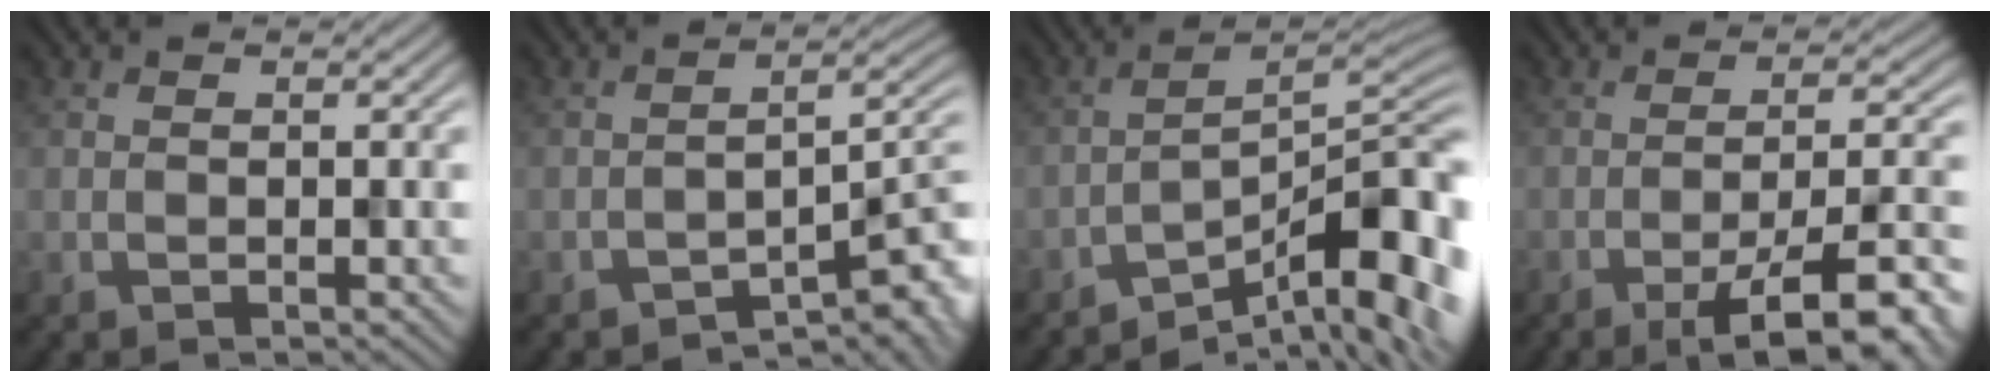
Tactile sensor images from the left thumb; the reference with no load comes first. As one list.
[{"total": 5.4, "force": [-3.5, 1.6, 3.8], "torque": [-0.048, -0.001, -0.060]}, {"total": 12.3, "force": [-7.2, 3.0, 9.5], "torque": [-0.149, -0.004, -0.114]}, {"total": 10.3, "force": [-6.0, 2.3, 8.1], "torque": [-0.133, 0.002, -0.090]}]